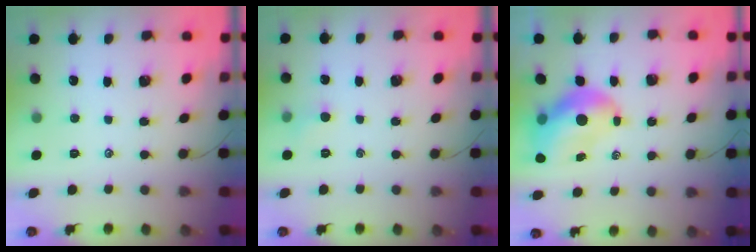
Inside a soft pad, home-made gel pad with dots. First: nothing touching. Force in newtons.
{"total": 4.1, "press": 3.9, "slide": 1.3}
{"total": 10.4, "press": 9.9, "slide": 3.0}